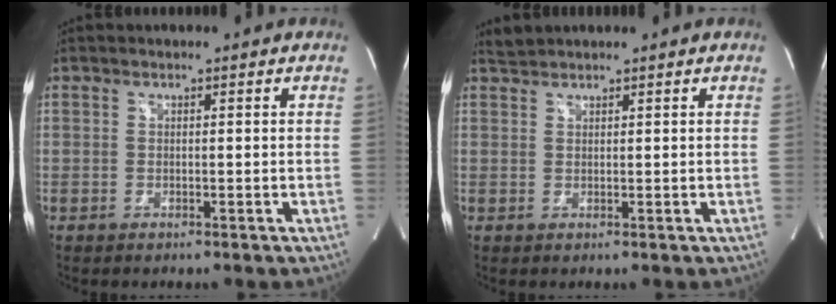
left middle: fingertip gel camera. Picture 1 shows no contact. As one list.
[{"total": 1.4, "force": [1.4, -0.1, -0.2], "torque": [-0.007, 0.009, 0.034]}]